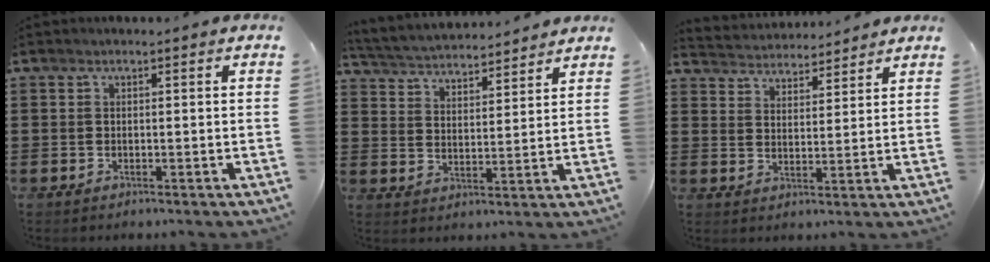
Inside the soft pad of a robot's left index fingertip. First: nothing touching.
{"total": 3.8, "force": [3.8, 0.2, 0.2], "torque": [-0.026, -0.026, 0.061]}
{"total": 3.6, "force": [3.5, 0.4, -0.5], "torque": [-0.008, -0.021, 0.061]}